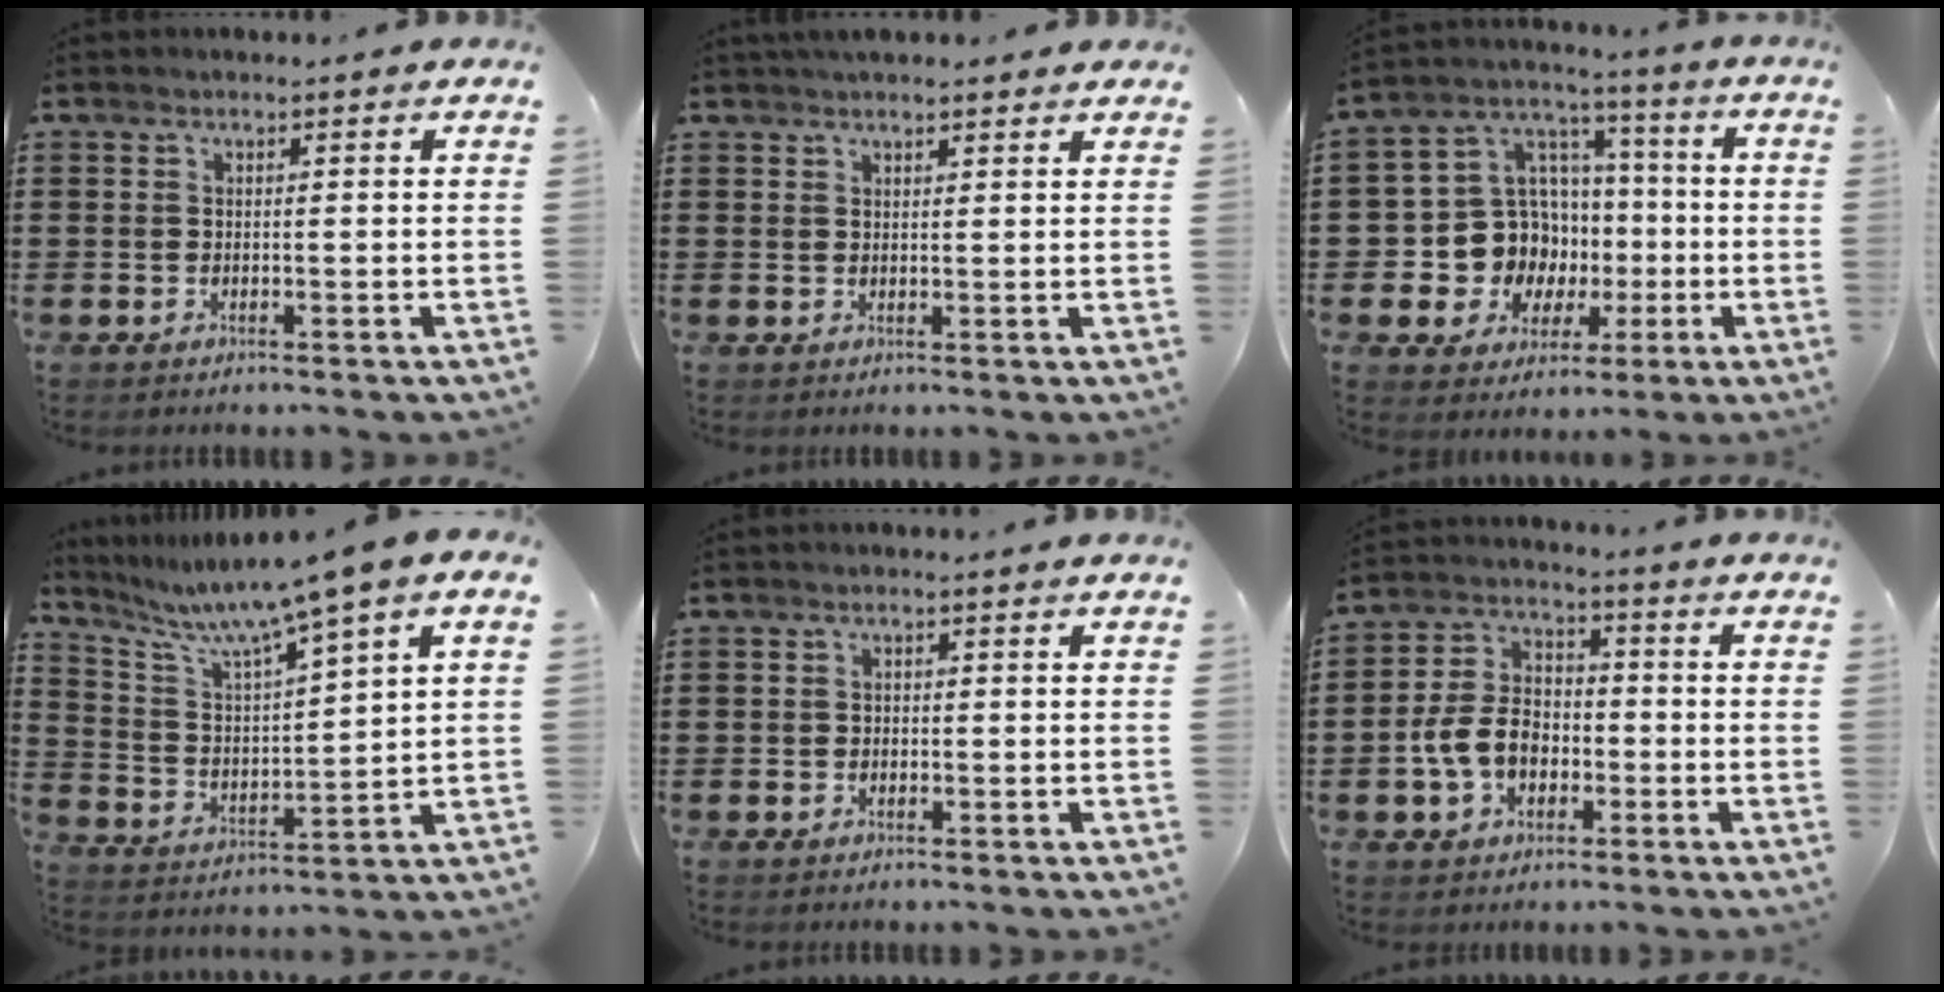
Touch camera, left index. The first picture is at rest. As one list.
[{"total": 2.2, "force": [2.0, 0.5, 0.7], "torque": [-0.018, 0.002, 0.039]}, {"total": 12.1, "force": [-1.6, 11.4, 3.8], "torque": [-0.117, -0.002, -0.015]}, {"total": 7.8, "force": [6.0, -0.6, 4.9], "torque": [-0.120, -0.042, 0.092]}, {"total": 0.8, "force": [-0.4, 0.7, 0.3], "torque": [-0.008, 0.002, -0.008]}, {"total": 7.9, "force": [-2.4, 5.7, 4.9], "torque": [-0.124, 0.009, -0.051]}]